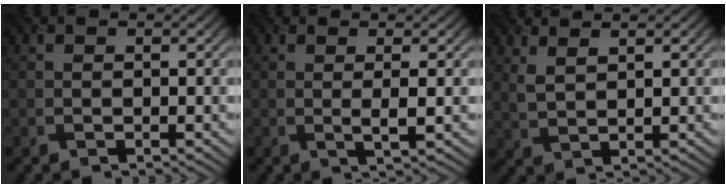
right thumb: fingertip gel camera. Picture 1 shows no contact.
{"total": 1.9, "force": [0.2, 0.0, 1.9], "torque": [-0.037, 0.003, 0.001]}
{"total": 2.6, "force": [2.1, 0.6, 1.3], "torque": [-0.040, -0.001, 0.050]}